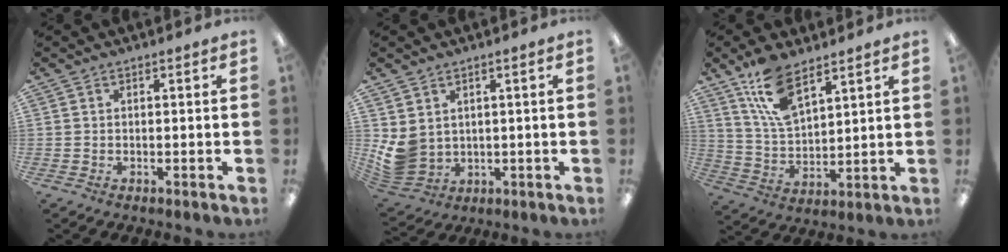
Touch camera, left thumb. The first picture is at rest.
{"total": 5.8, "force": [1.7, 4.9, 2.7], "torque": [-0.080, -0.016, 0.036]}
{"total": 12.1, "force": [8.2, 5.1, 7.3], "torque": [-0.152, -0.029, 0.155]}